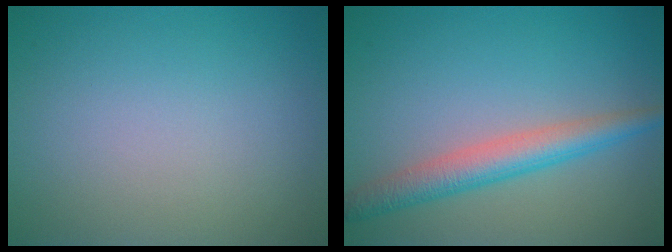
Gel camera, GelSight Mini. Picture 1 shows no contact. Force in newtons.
{"total": 3.9, "press": 3.9, "slide": 0.1}